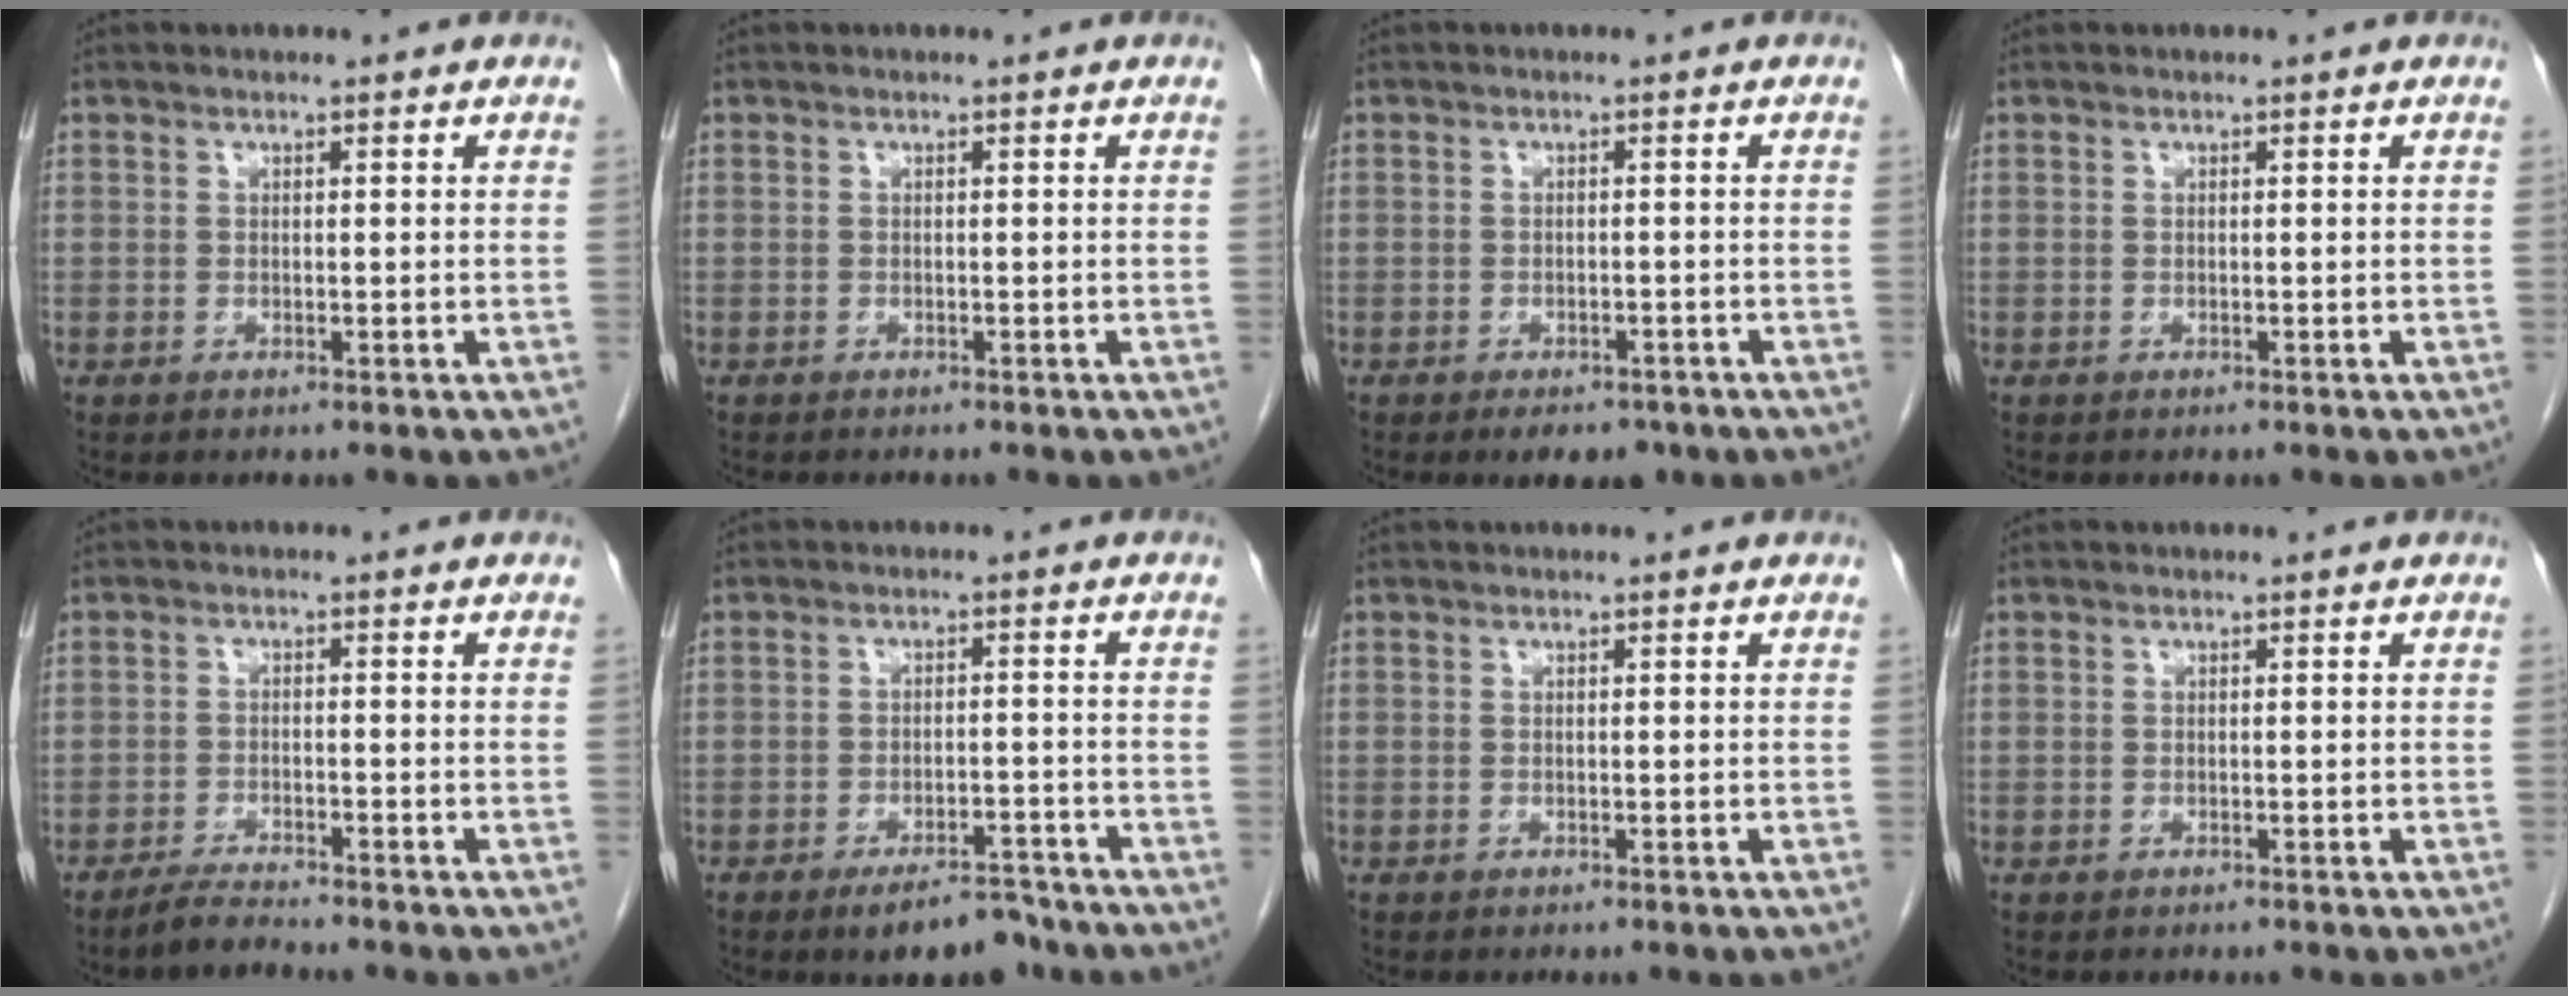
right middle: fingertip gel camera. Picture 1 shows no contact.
{"total": 1.1, "force": [-1.0, 0.2, 0.4], "torque": [-0.008, -0.003, -0.014]}
{"total": 4.4, "force": [-3.3, 2.3, 2.0], "torque": [-0.017, 0.001, -0.039]}
{"total": 0.0}
{"total": 3.1, "force": [-2.9, -0.2, 1.1], "torque": [-0.027, -0.012, -0.056]}
{"total": 6.0, "force": [-4.8, 2.1, 3.1], "torque": [-0.041, 0.001, -0.071]}
{"total": 0.0}
{"total": 0.0}